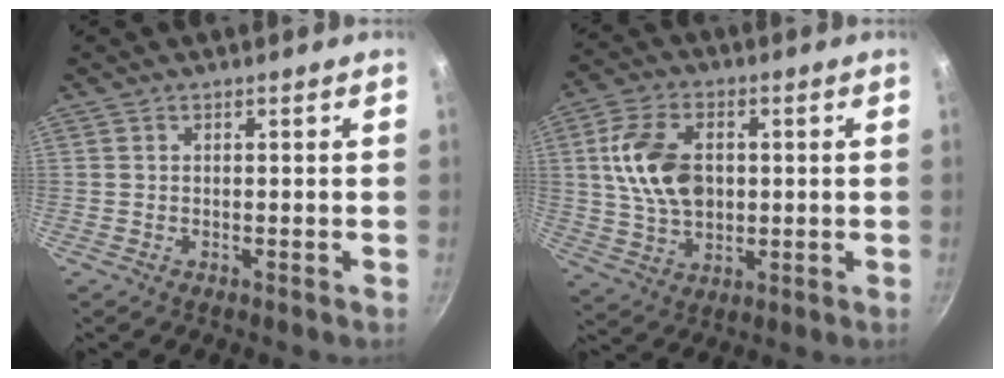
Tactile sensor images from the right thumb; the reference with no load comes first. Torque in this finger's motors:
{"motor_torque": [-0.11, 0.44, 0.57, 0.66, 0.39]}